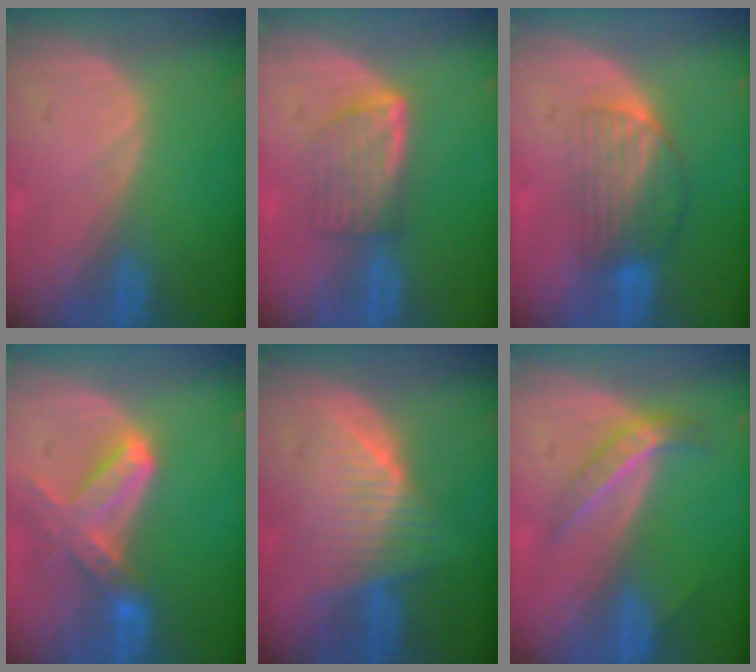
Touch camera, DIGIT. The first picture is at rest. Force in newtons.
{"total": 5.8, "press": 5.3, "slide": 2.3}
{"total": 6.9, "press": 6.1, "slide": 3.2}
{"total": 7.2, "press": 6.6, "slide": 2.9}
{"total": 7.5, "press": 6.7, "slide": 3.3}
{"total": 4.4, "press": 3.9, "slide": 2.1}